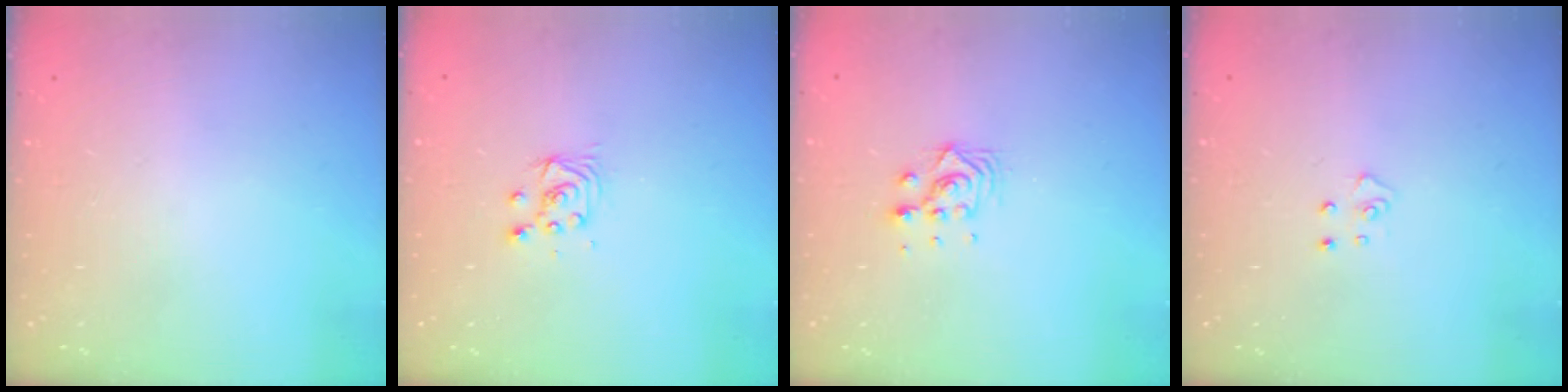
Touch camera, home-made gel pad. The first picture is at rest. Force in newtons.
{"total": 4.2, "press": 4.2, "slide": 0.5}
{"total": 6.9, "press": 6.9, "slide": 0.4}
{"total": 3.9, "press": 3.8, "slide": 0.4}